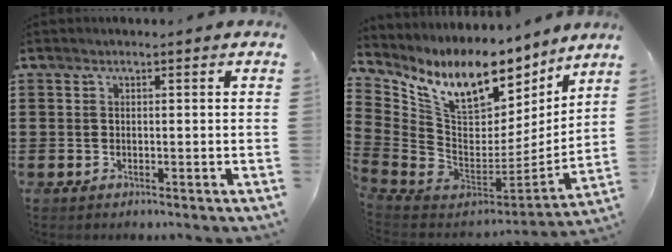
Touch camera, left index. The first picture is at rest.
{"total": 13.5, "force": [8.9, 6.3, 7.8], "torque": [-0.174, -0.064, 0.156]}